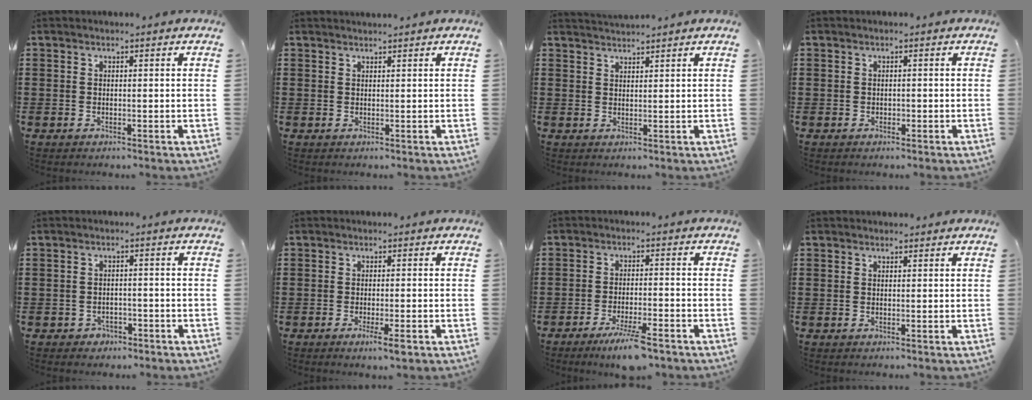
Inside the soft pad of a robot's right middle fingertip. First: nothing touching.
{"total": 0.9, "force": [0.9, -0.1, 0.0], "torque": [-0.001, -0.004, 0.018]}
{"total": 1.8, "force": [1.8, -0.1, -0.1], "torque": [-0.003, 0.003, 0.034]}
{"total": 0.6, "force": [-0.2, 0.5, 0.0], "torque": [0.000, 0.004, -0.005]}
{"total": 1.6, "force": [-1.3, 0.8, 0.1], "torque": [-0.008, 0.001, -0.031]}
{"total": 2.5, "force": [-1.4, 0.2, 2.0], "torque": [-0.039, -0.008, -0.027]}
{"total": 6.0, "force": [-4.3, 0.6, 4.2], "torque": [-0.076, -0.010, -0.074]}
{"total": 0.6, "force": [0.6, 0.2, -0.1], "torque": [0.007, -0.004, 0.010]}